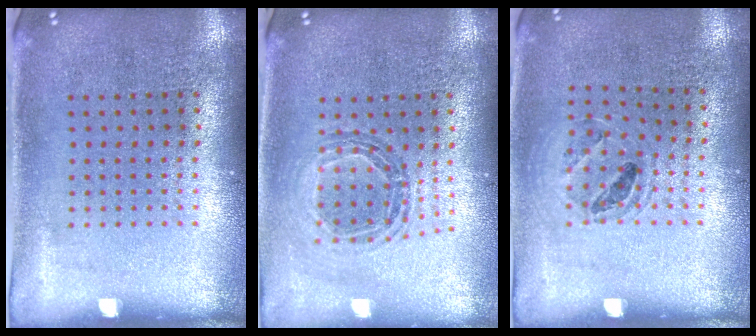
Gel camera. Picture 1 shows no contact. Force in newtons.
{"total": 0.9, "press": 0.9, "slide": 0.1}
{"total": 1.0, "press": 0.9, "slide": 0.2}